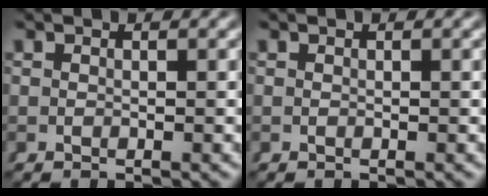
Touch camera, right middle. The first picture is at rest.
{"total": 0.0}